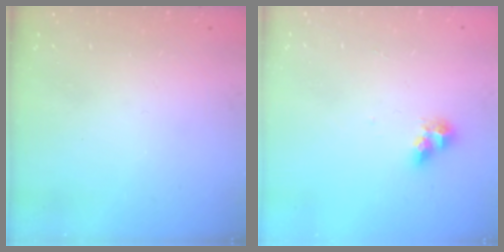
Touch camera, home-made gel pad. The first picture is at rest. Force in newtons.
{"total": 6.0, "press": 6.0, "slide": 0.1}